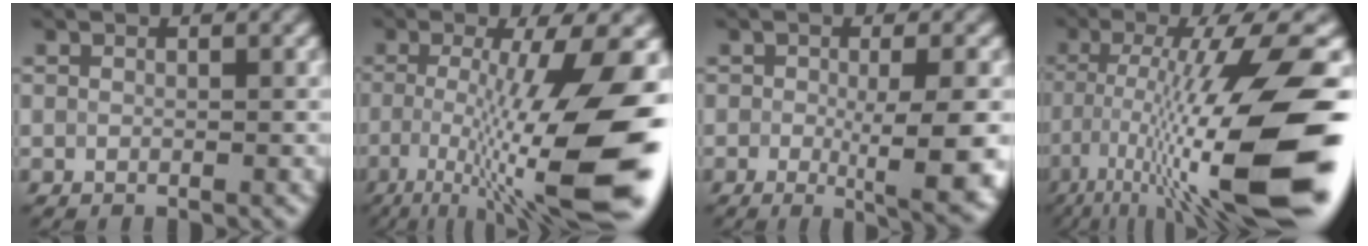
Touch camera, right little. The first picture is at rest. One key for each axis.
{"total": 13.0, "fx": -3.0, "fy": 2.8, "fz": 12.4, "tx": -0.190, "ty": -0.006, "tz": -0.045}
{"total": 6.6, "fx": -1.6, "fy": 1.5, "fz": 6.2, "tx": -0.087, "ty": -0.005, "tz": -0.018}
{"total": 14.4, "fx": -4.8, "fy": 3.2, "fz": 13.2, "tx": -0.217, "ty": 0.008, "tz": -0.075}